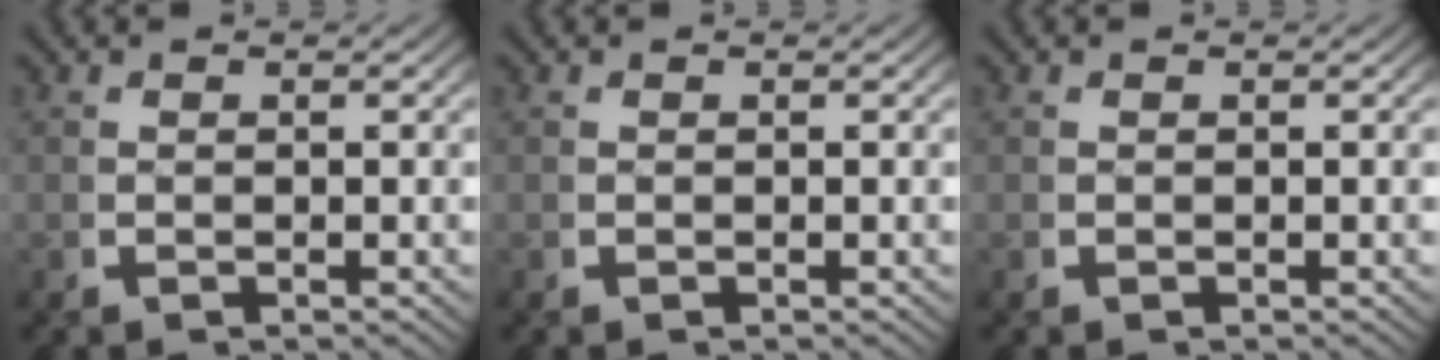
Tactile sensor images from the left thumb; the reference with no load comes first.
{"total": 0.0}
{"total": 0.0}